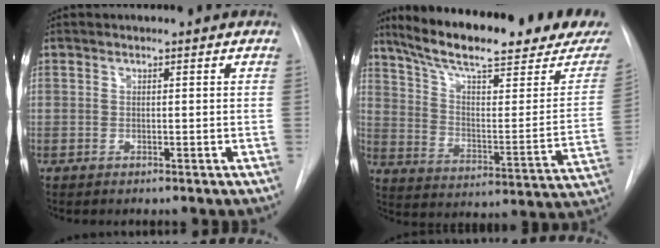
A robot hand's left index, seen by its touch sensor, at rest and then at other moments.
{"total": 26.9, "force": [21.9, 4.3, 14.9], "torque": [-0.231, -0.035, 0.301]}